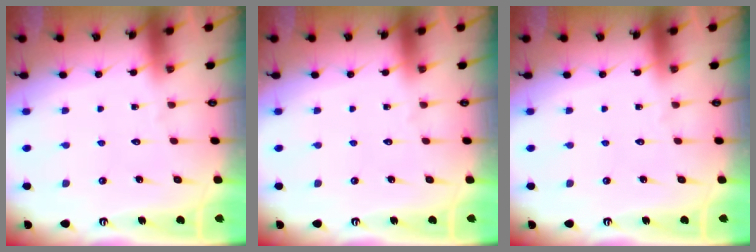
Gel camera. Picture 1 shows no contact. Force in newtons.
{"total": 0.0}
{"total": 0.0}